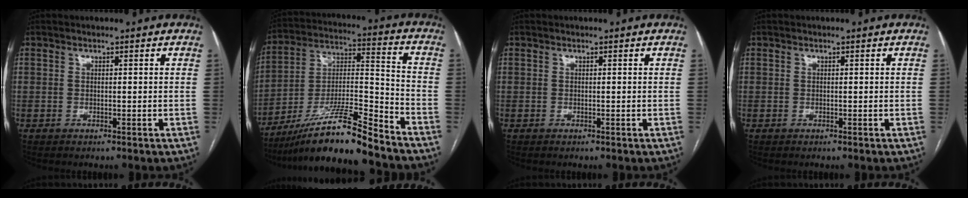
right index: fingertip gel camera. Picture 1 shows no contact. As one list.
[{"total": 16.1, "force": [-13.3, -0.1, 9.1], "torque": [-0.164, 0.007, -0.233]}, {"total": 0.0}, {"total": 0.0}]